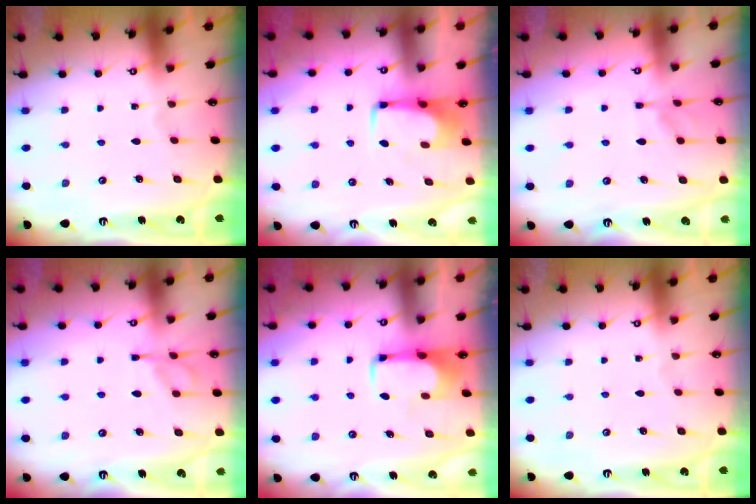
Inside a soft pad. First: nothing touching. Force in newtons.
{"total": 0.0}
{"total": 5.2, "press": 5.2, "slide": 0.3}
{"total": 7.8, "press": 7.8, "slide": 0.6}
{"total": 1.9, "press": 1.9, "slide": 0.5}
{"total": 0.0}